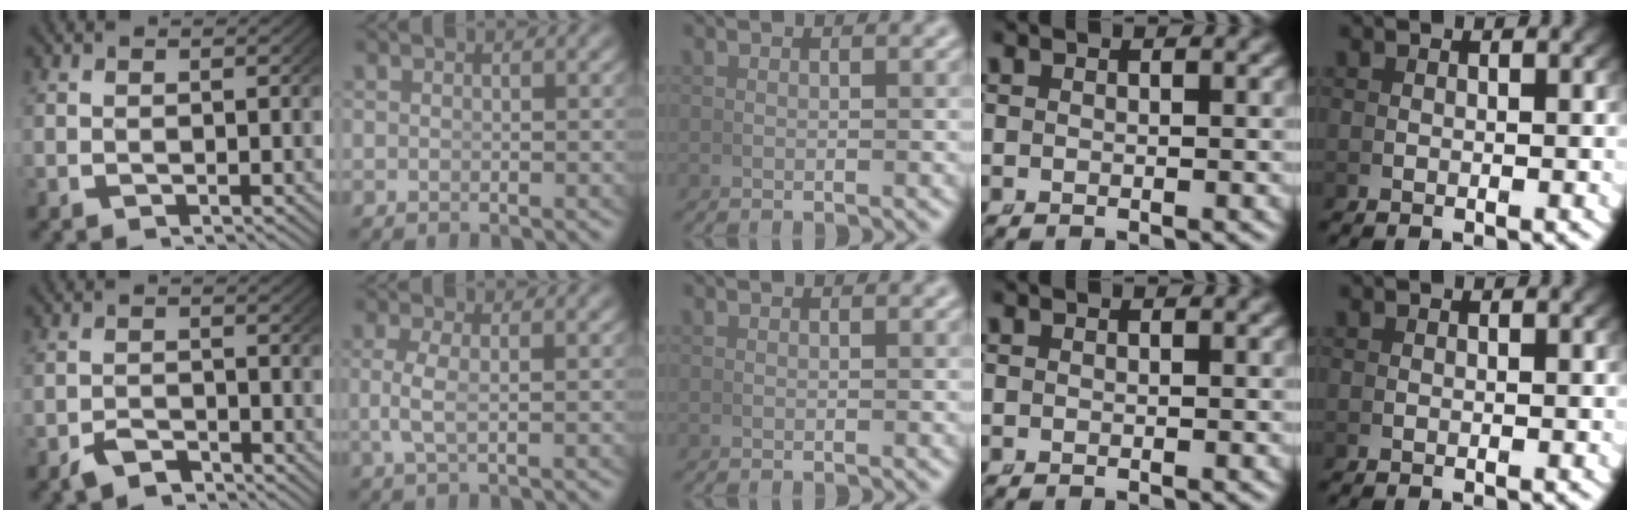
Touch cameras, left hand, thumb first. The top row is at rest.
{"thumb": {"total": 2.3, "force": [-2.0, 0.9, 0.6], "torque": [-0.006, -0.008, -0.035]}, "index": {"total": 2.0, "force": [-0.1, 0.4, 2.0], "torque": [-0.053, -0.012, 0.008]}}